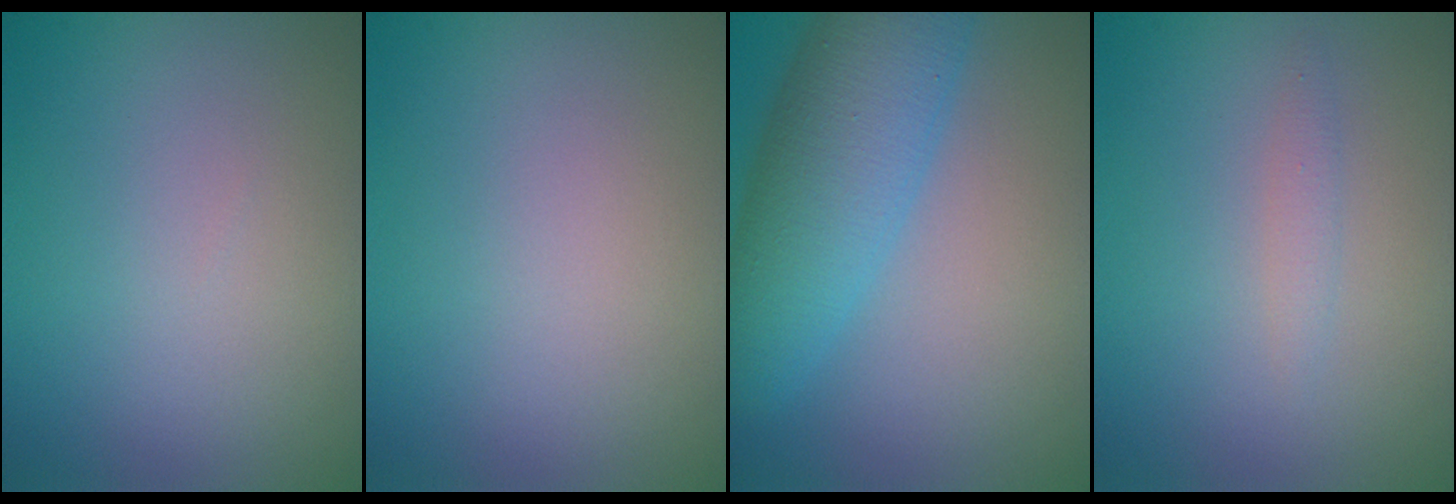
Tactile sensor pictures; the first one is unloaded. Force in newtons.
{"total": 0.0}
{"total": 7.5, "press": 7.5, "slide": 0.4}
{"total": 1.0, "press": 1.0, "slide": 0.0}